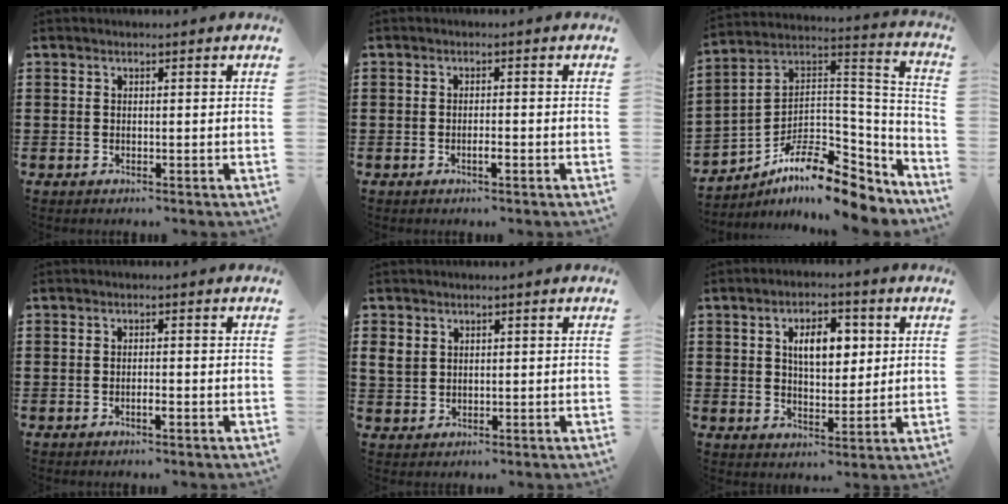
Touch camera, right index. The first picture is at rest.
{"total": 1.4, "force": [-0.7, 0.3, 1.1], "torque": [-0.022, -0.003, -0.013]}
{"total": 11.2, "force": [-7.8, 4.4, 6.7], "torque": [-0.124, 0.013, -0.141]}
{"total": 1.3, "force": [-0.7, 0.3, 1.0], "torque": [-0.021, -0.004, -0.012]}
{"total": 2.6, "force": [1.3, 2.1, 0.8], "torque": [-0.024, 0.009, 0.023]}
{"total": 6.6, "force": [2.0, 3.6, 5.1], "torque": [-0.081, 0.002, 0.024]}